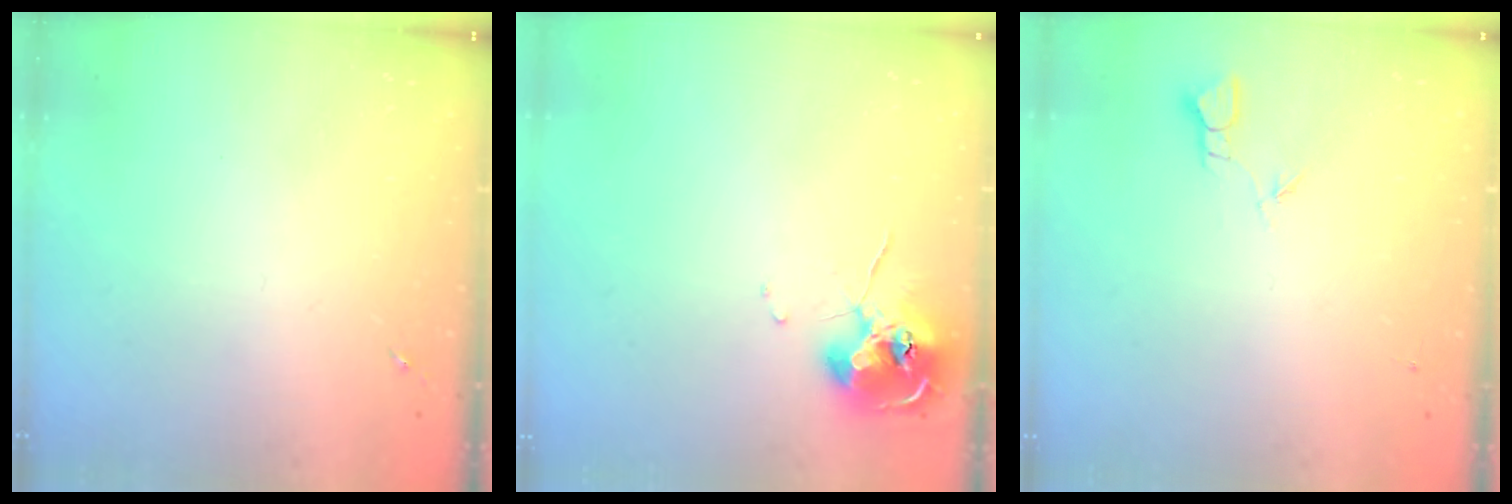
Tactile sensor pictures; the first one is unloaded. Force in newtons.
{"total": 10.1, "press": 10.0, "slide": 0.9}
{"total": 2.4, "press": 2.4, "slide": 0.2}